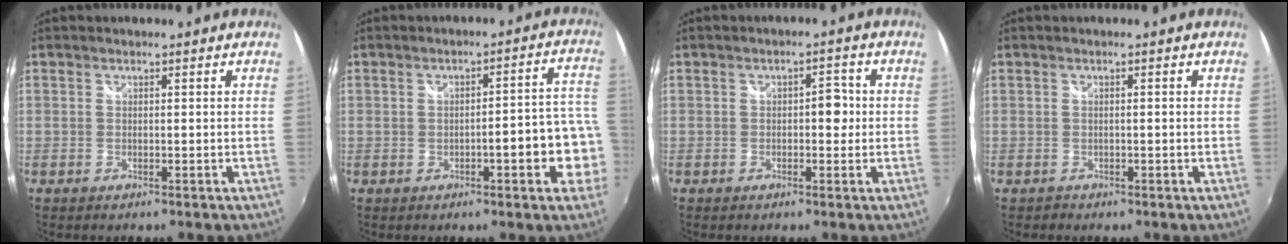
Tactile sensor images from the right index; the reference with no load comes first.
{"total": 8.3, "force": [-2.7, 1.6, 7.7], "torque": [-0.091, 0.015, -0.025]}
{"total": 2.8, "force": [-0.2, 1.7, 2.2], "torque": [-0.030, 0.007, -0.004]}
{"total": 0.6, "force": [-0.4, 0.4, 0.3], "torque": [-0.007, 0.001, -0.004]}